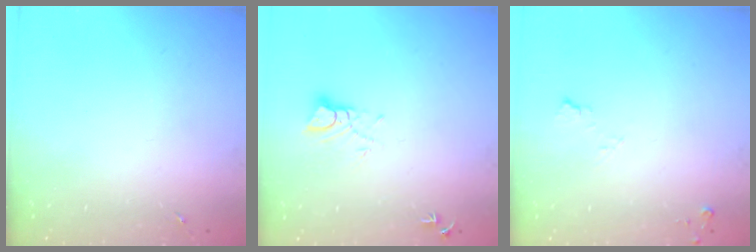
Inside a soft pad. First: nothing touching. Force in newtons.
{"total": 4.3, "press": 4.3, "slide": 0.4}
{"total": 5.7, "press": 5.6, "slide": 0.7}